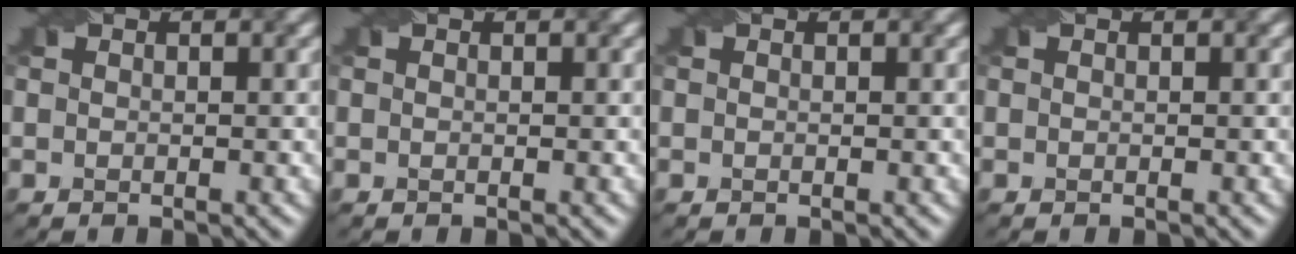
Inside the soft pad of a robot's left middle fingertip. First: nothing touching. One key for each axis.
{"total": 0.0}
{"total": 0.0}
{"total": 0.0}